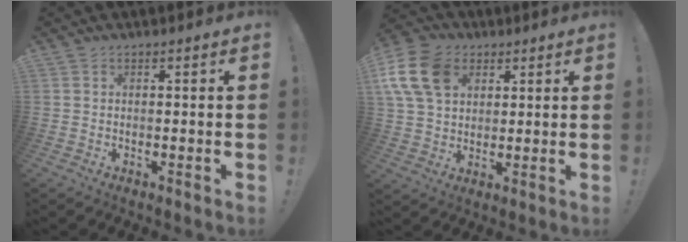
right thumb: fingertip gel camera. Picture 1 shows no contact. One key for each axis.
{"total": 15.0, "fx": 5.8, "fy": 10.9, "fz": 8.5, "tx": -0.174, "ty": -0.014, "tz": 0.116}